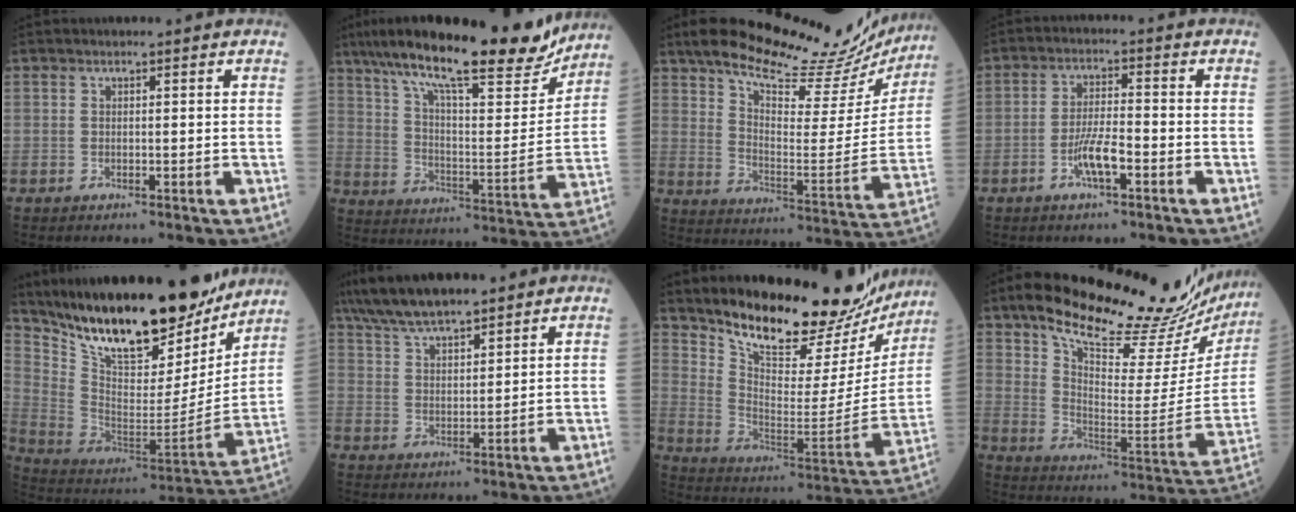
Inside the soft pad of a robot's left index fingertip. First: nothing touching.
{"total": 23.7, "force": [19.2, 3.9, 13.4], "torque": [-0.227, 0.008, 0.288]}
{"total": 24.0, "force": [21.1, 5.3, 10.2], "torque": [-0.155, -0.028, 0.282]}
{"total": 5.2, "force": [-2.4, 1.0, 4.5], "torque": [-0.092, 0.001, -0.047]}
{"total": 25.7, "force": [21.2, 7.0, 12.6], "torque": [-0.223, -0.028, 0.336]}
{"total": 9.5, "force": [8.1, 1.7, 4.6], "torque": [-0.093, 0.024, 0.152]}
{"total": 24.0, "force": [21.2, 7.0, 8.7], "torque": [-0.134, -0.053, 0.300]}
{"total": 27.7, "force": [23.6, 5.4, 13.4], "torque": [-0.214, -0.053, 0.317]}